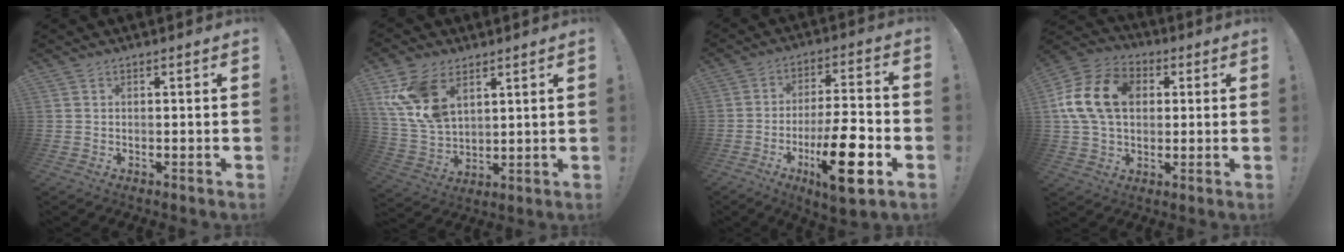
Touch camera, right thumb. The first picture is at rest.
{"total": 13.9, "force": [6.8, 8.7, 8.3], "torque": [-0.172, -0.028, 0.135]}
{"total": 17.6, "force": [-6.8, 5.1, 15.4], "torque": [-0.236, 0.030, -0.105]}
{"total": 17.7, "force": [3.1, 13.0, 11.5], "torque": [-0.205, 0.009, 0.060]}